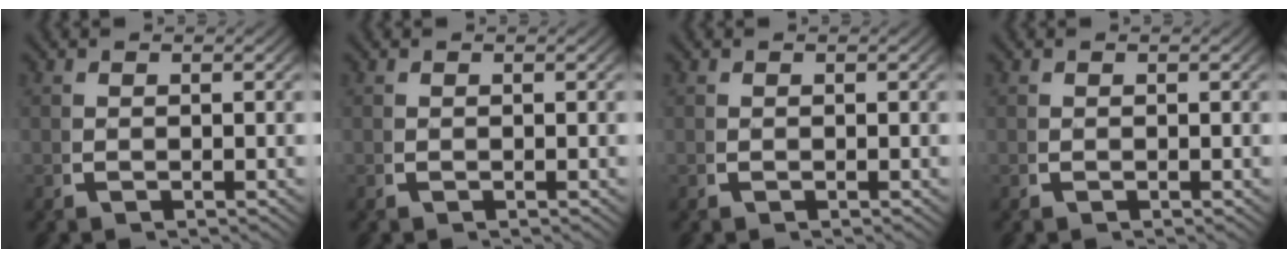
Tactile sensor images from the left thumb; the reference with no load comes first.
{"total": 0.0}
{"total": 0.0}
{"total": 0.0}